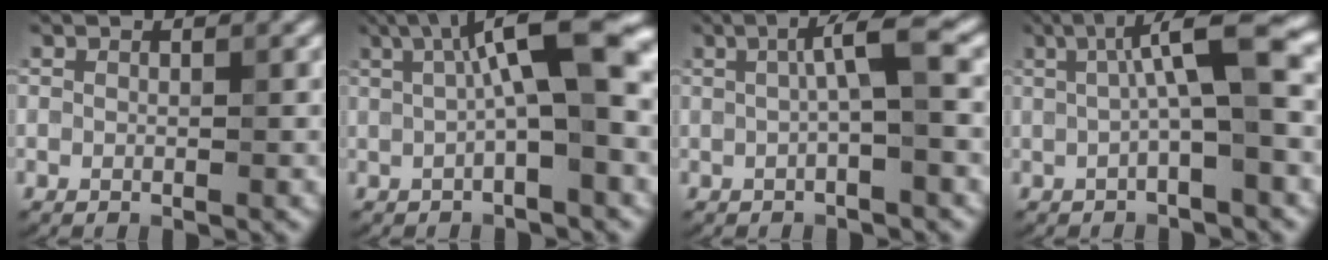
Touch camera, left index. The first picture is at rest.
{"total": 8.3, "force": [1.5, 1.9, 7.9], "torque": [-0.115, 0.018, 0.016]}
{"total": 3.5, "force": [0.3, 0.5, 3.4], "torque": [-0.059, 0.010, 0.001]}
{"total": 6.4, "force": [0.9, 1.2, 6.3], "torque": [-0.100, 0.018, 0.008]}